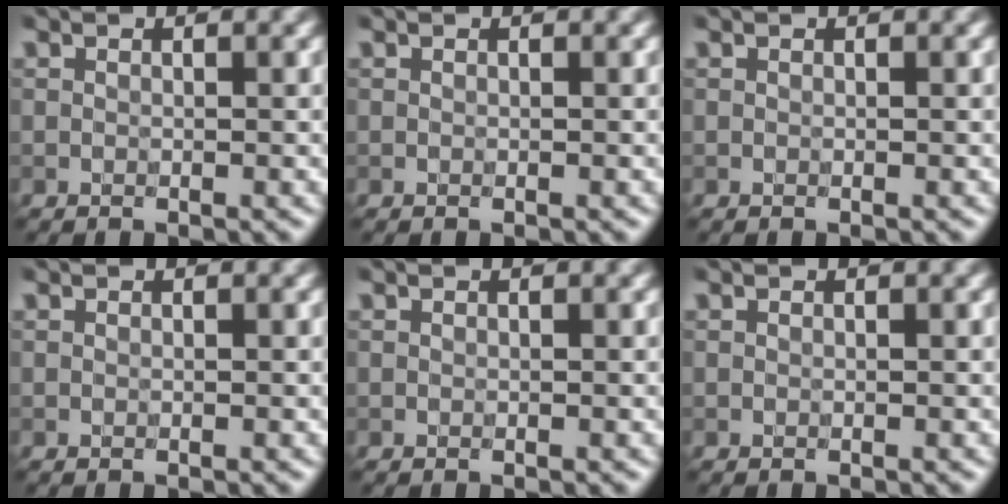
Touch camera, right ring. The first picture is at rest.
{"total": 0.0}
{"total": 0.0}
{"total": 0.0}
{"total": 0.0}
{"total": 0.0}